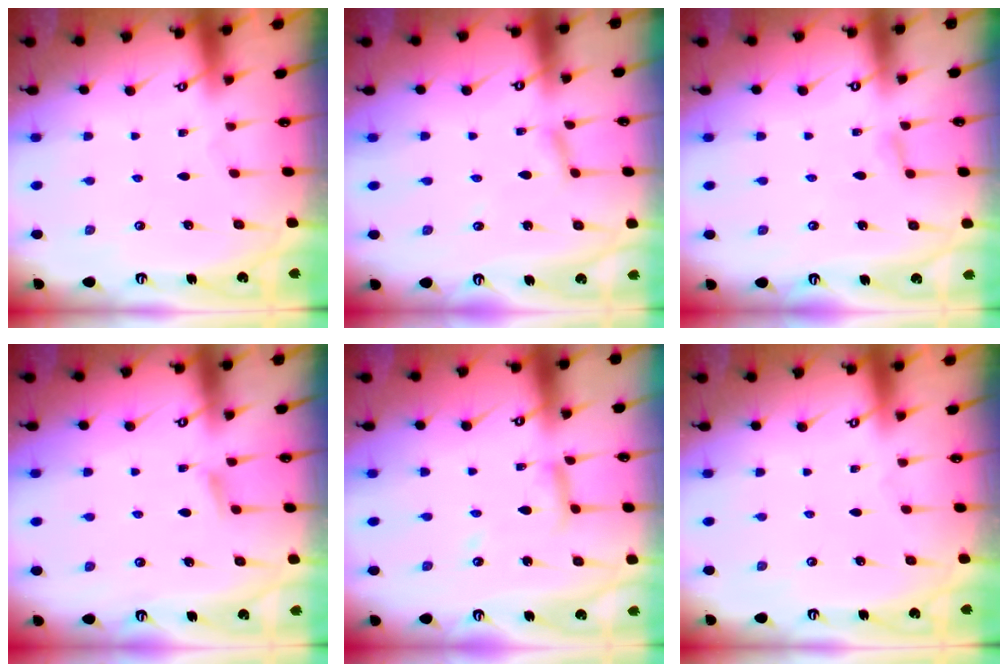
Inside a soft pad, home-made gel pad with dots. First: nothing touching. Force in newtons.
{"total": 2.2, "press": 2.2, "slide": 0.3}
{"total": 3.2, "press": 3.1, "slide": 0.4}
{"total": 4.5, "press": 4.4, "slide": 0.6}
{"total": 7.8, "press": 7.8, "slide": 0.5}
{"total": 0.0}